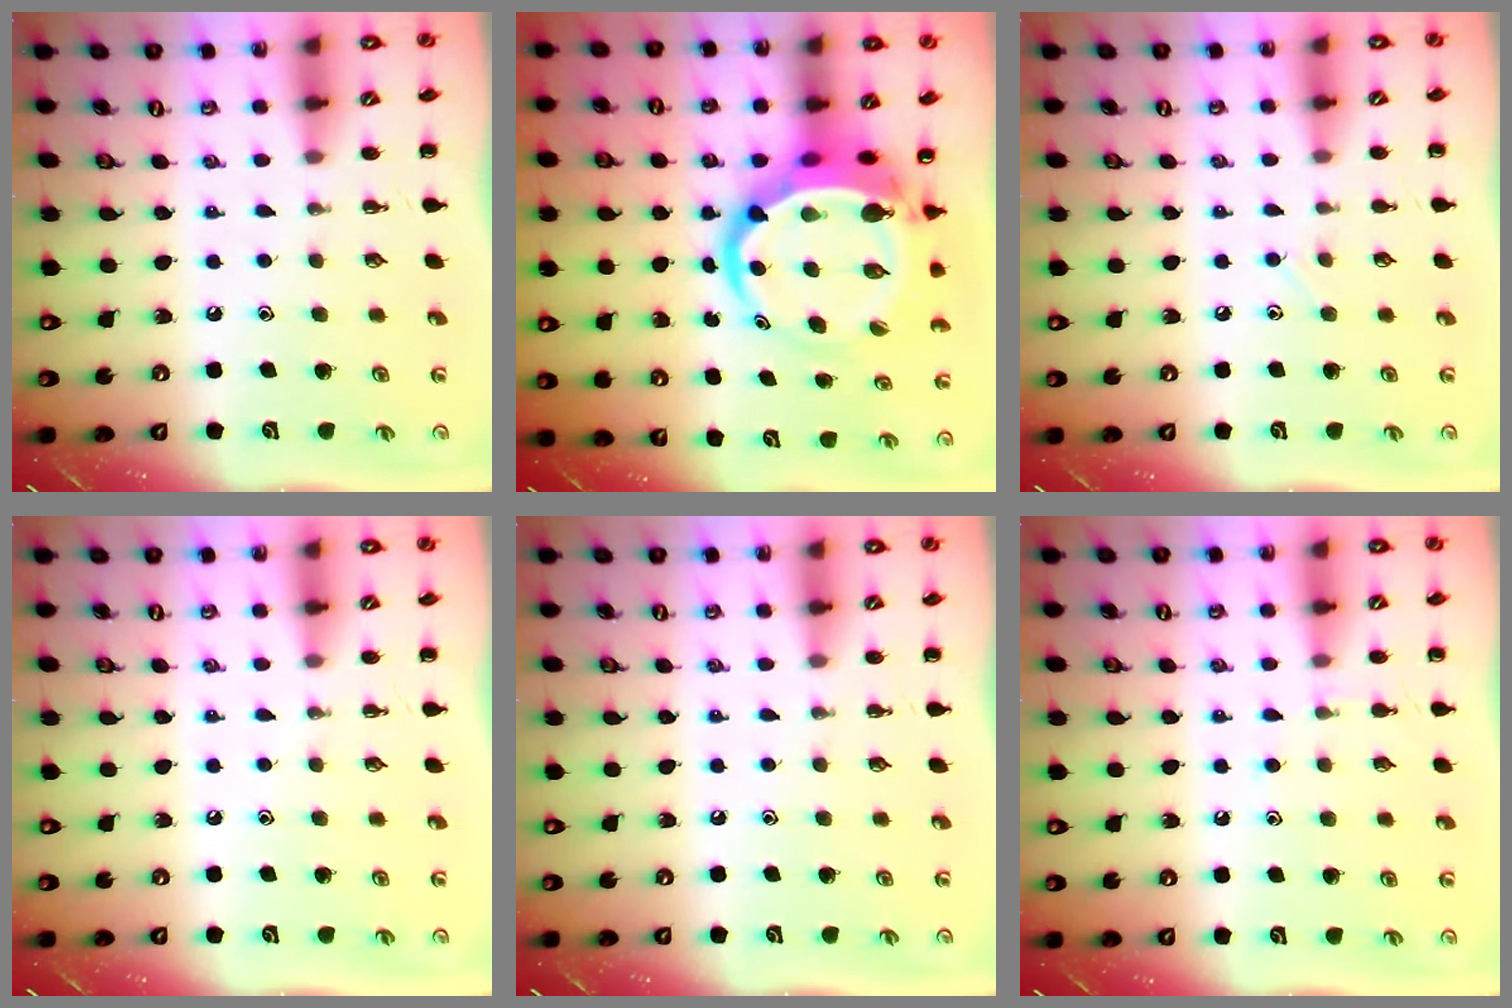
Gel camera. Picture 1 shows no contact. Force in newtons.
{"total": 13.3, "press": 12.9, "slide": 3.2}
{"total": 3.6, "press": 3.4, "slide": 1.1}
{"total": 0.0}
{"total": 0.0}
{"total": 5.2, "press": 4.9, "slide": 1.6}